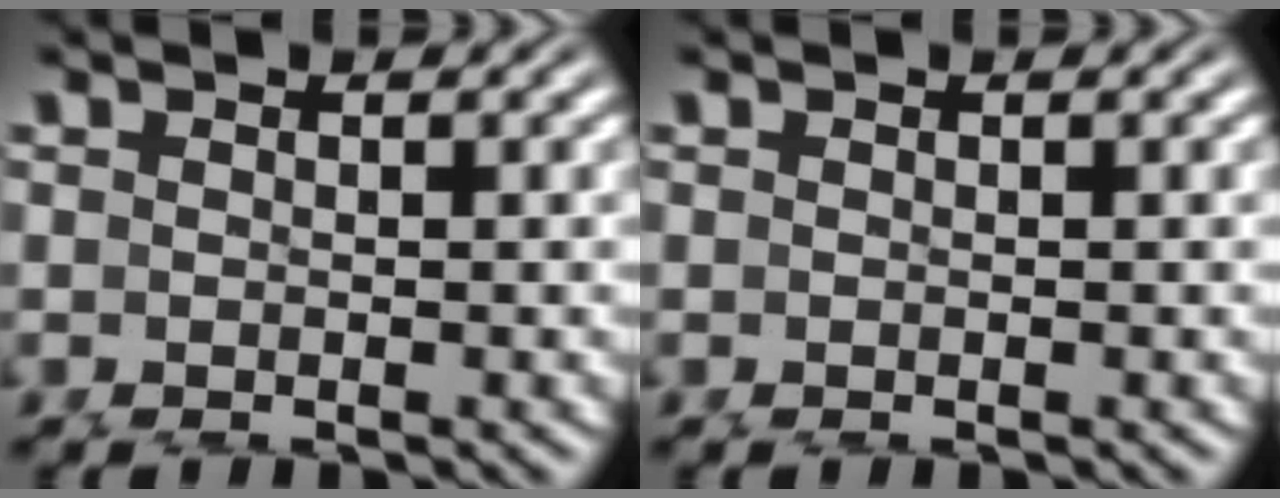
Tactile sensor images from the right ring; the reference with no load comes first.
{"total": 0.0}